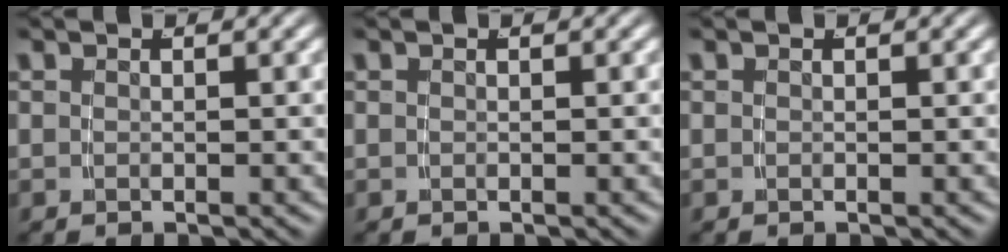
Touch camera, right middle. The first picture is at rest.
{"total": 0.0}
{"total": 0.0}